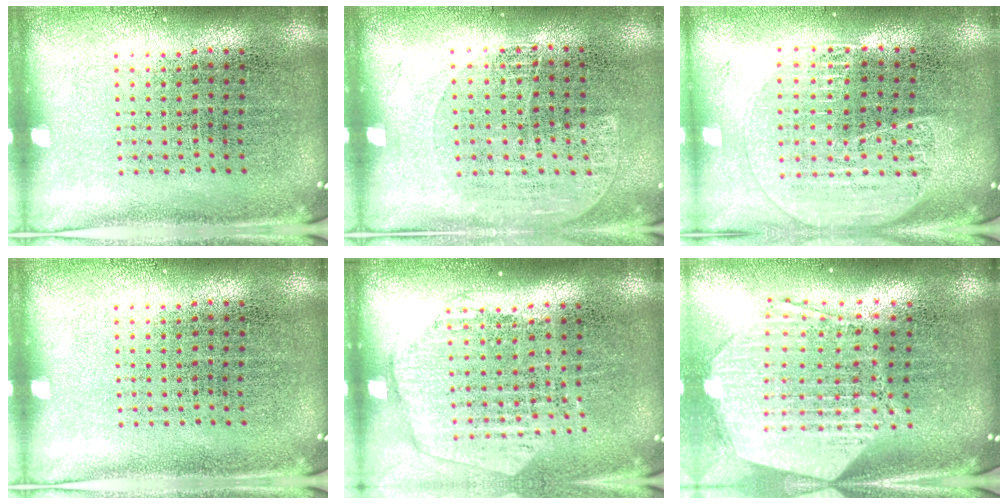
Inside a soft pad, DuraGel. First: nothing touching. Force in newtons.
{"total": 1.1, "press": 0.9, "slide": 0.6}
{"total": 1.7, "press": 1.5, "slide": 0.6}
{"total": 0.0}
{"total": 1.6, "press": 1.5, "slide": 0.7}
{"total": 3.0, "press": 2.4, "slide": 1.8}